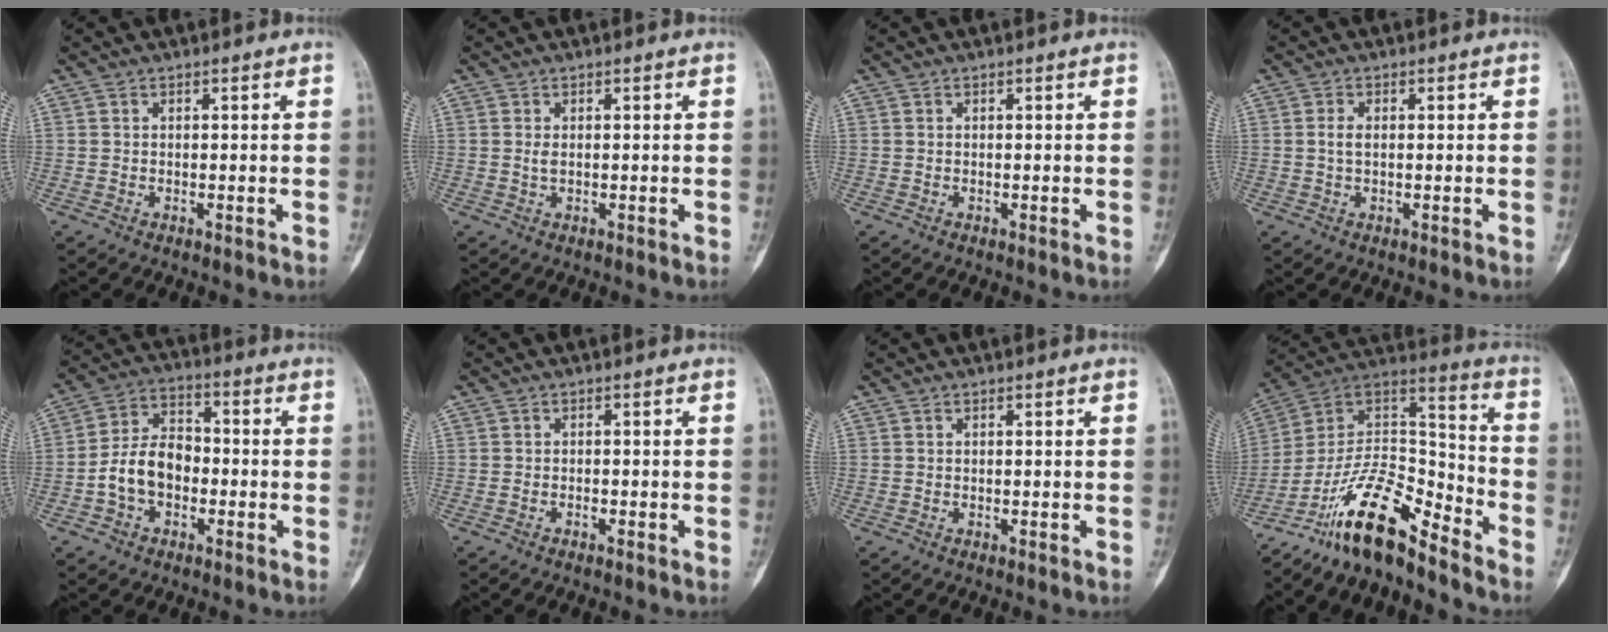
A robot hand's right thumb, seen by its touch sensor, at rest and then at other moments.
{"total": 1.0, "force": [0.1, 0.5, 0.8], "torque": [-0.021, -0.002, 0.004]}
{"total": 0.0}
{"total": 1.9, "force": [0.1, 1.0, 1.6], "torque": [-0.036, 0.001, 0.002]}
{"total": 9.9, "force": [-2.5, 6.9, 6.7], "torque": [-0.114, 0.036, -0.055]}
{"total": 0.7, "force": [-0.5, 0.2, 0.4], "torque": [-0.011, 0.006, -0.008]}
{"total": 0.0}
{"total": 16.5, "force": [-12.7, 4.8, 9.3], "torque": [-0.146, 0.112, -0.233]}